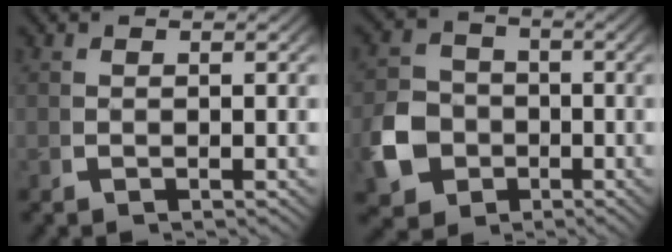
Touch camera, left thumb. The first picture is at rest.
{"total": 9.8, "force": [-2.7, 8.2, 4.6], "torque": [-0.107, -0.039, -0.035]}